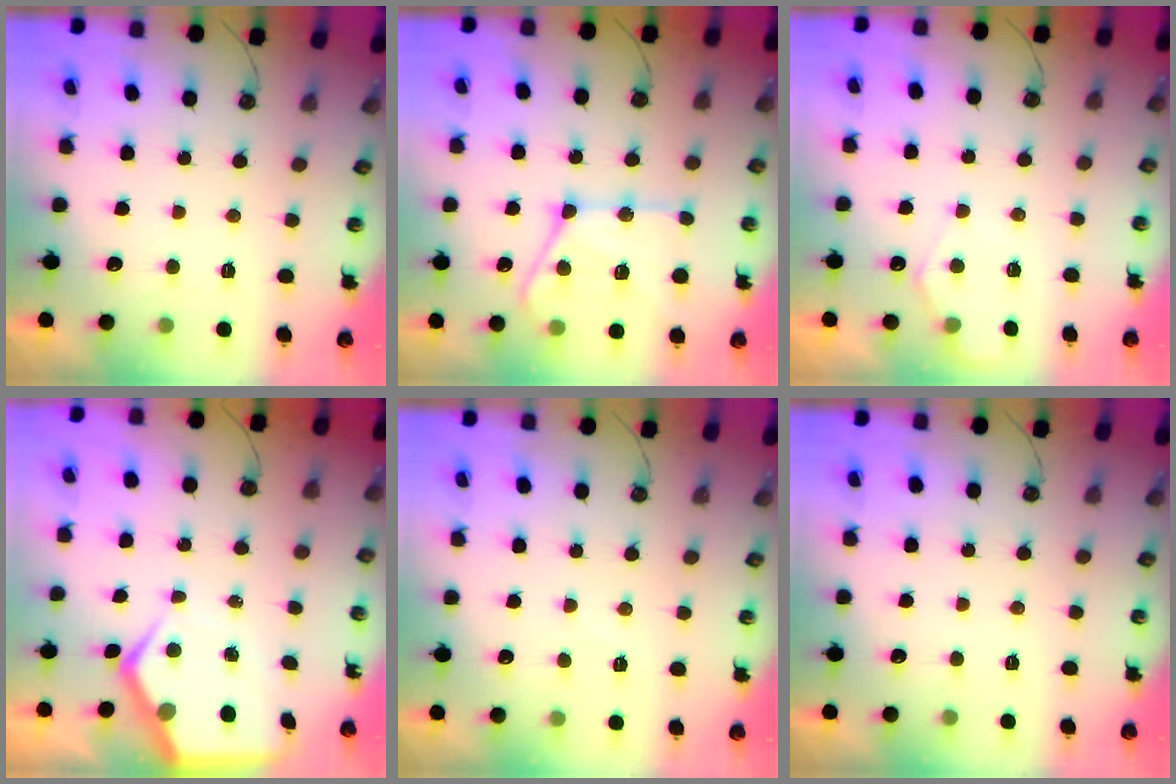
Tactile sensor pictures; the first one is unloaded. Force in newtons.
{"total": 19.7, "press": 19.6, "slide": 2.2}
{"total": 5.5, "press": 5.5, "slide": 0.7}
{"total": 7.7, "press": 7.7, "slide": 0.8}
{"total": 2.9, "press": 2.9, "slide": 0.4}
{"total": 0.0}